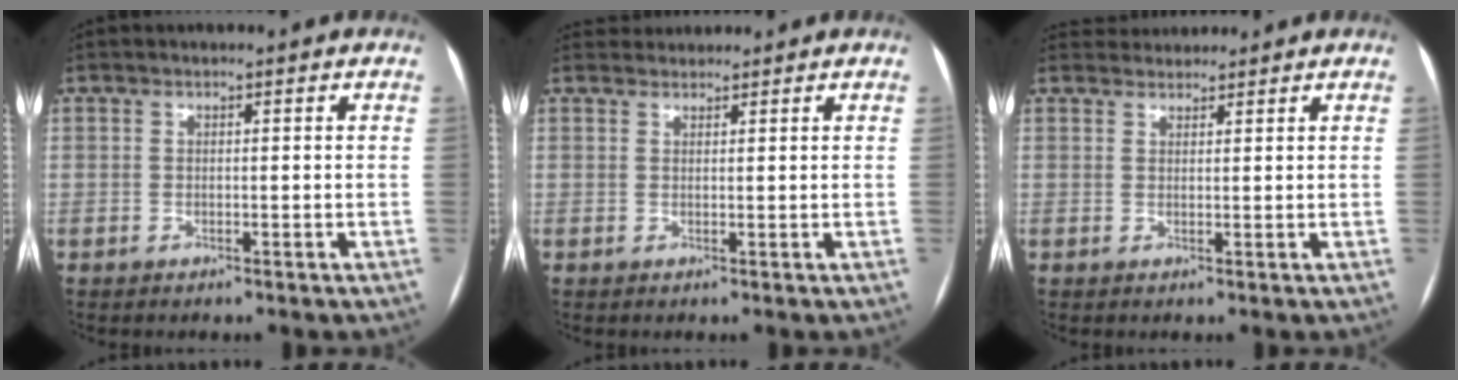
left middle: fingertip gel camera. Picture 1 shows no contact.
{"total": 1.9, "force": [1.8, 0.4, -0.4], "torque": [0.002, 0.020, 0.033]}
{"total": 2.6, "force": [2.5, 0.6, -0.4], "torque": [0.004, 0.024, 0.043]}